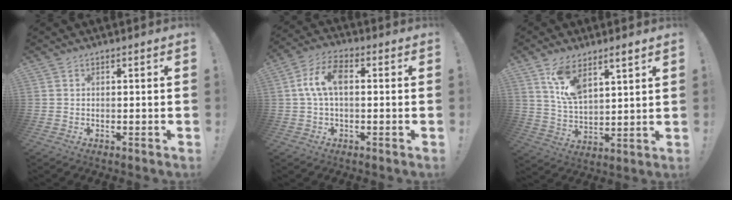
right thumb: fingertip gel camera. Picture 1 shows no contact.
{"total": 8.9, "force": [0.6, 4.9, 7.5], "torque": [-0.151, 0.009, 0.012]}
{"total": 10.7, "force": [7.0, 4.6, 6.7], "torque": [-0.119, -0.027, 0.131]}